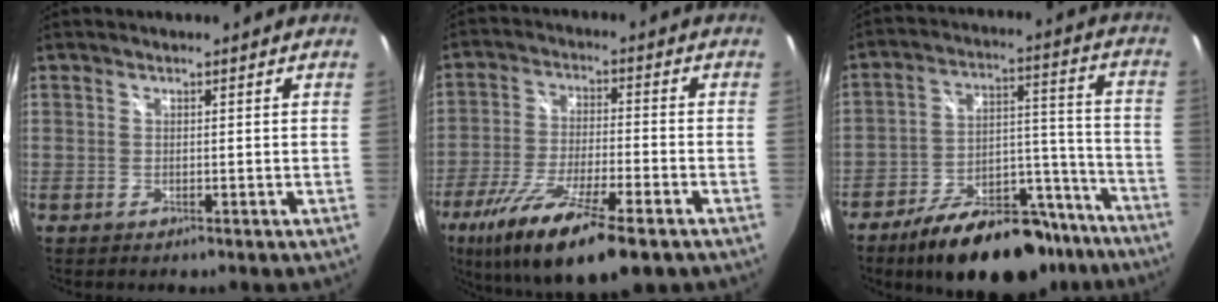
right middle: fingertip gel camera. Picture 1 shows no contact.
{"total": 17.6, "force": [-11.0, 3.8, 13.2], "torque": [-0.256, -0.049, -0.195]}
{"total": 21.9, "force": [-16.5, 9.4, 10.9], "torque": [-0.176, 0.032, -0.220]}